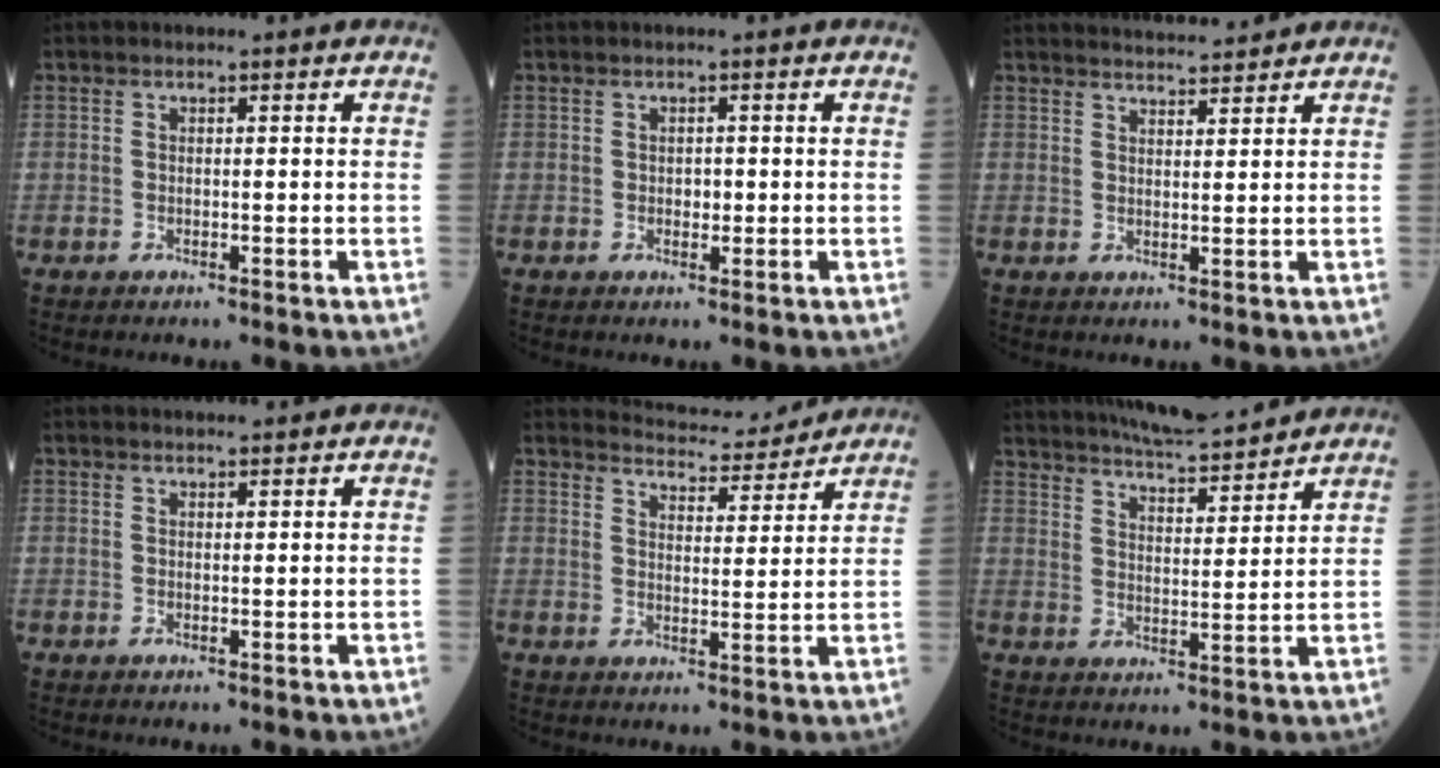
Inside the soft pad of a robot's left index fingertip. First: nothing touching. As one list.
[{"total": 1.0, "force": [-0.5, 0.7, 0.6], "torque": [-0.009, -0.004, -0.007]}, {"total": 5.0, "force": [4.9, 0.0, 1.0], "torque": [-0.021, 0.014, 0.073]}, {"total": 2.0, "force": [1.9, 0.1, 0.5], "torque": [-0.008, 0.012, 0.029]}, {"total": 8.4, "force": [8.4, 0.7, 0.4], "torque": [-0.015, 0.003, 0.116]}, {"total": 14.0, "force": [12.9, 1.4, 5.3], "torque": [-0.097, 0.005, 0.196]}]